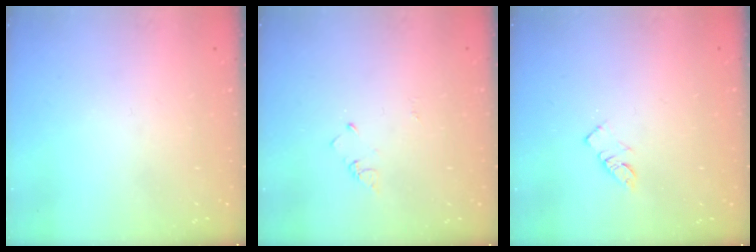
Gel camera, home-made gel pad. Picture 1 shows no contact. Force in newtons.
{"total": 2.0, "press": 2.0, "slide": 0.3}
{"total": 4.2, "press": 4.1, "slide": 0.3}